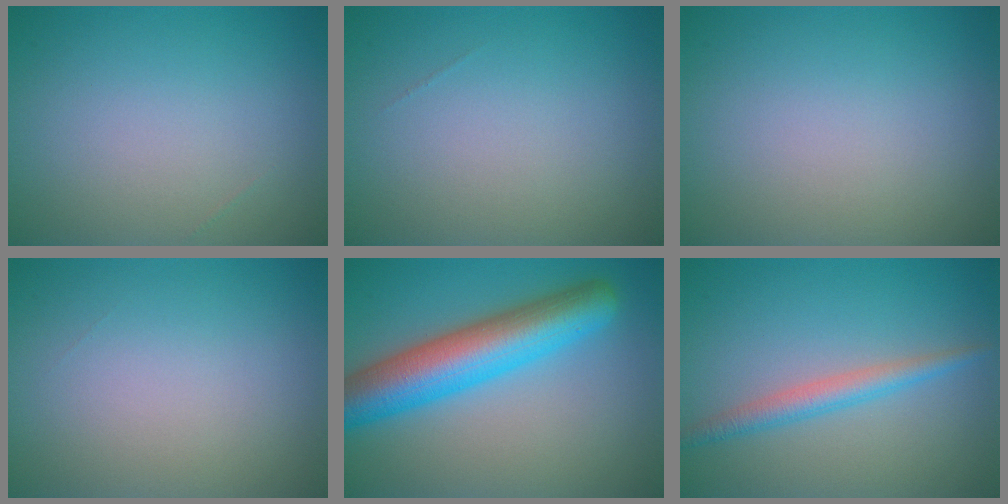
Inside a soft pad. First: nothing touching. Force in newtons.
{"total": 0.0}
{"total": 0.0}
{"total": 0.0}
{"total": 8.5, "press": 8.5, "slide": 0.2}
{"total": 2.5, "press": 2.5, "slide": 0.1}